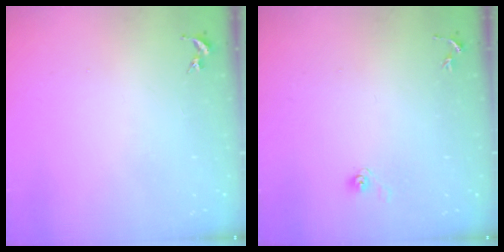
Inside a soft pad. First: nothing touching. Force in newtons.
{"total": 3.6, "press": 3.0, "slide": 2.1}